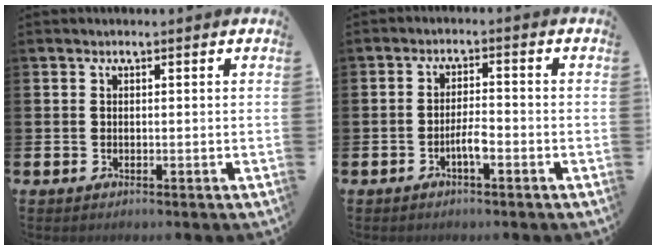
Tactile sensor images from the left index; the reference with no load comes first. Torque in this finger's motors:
{"motor_torque": [0.49, 0.34, 0.07, 0.04]}